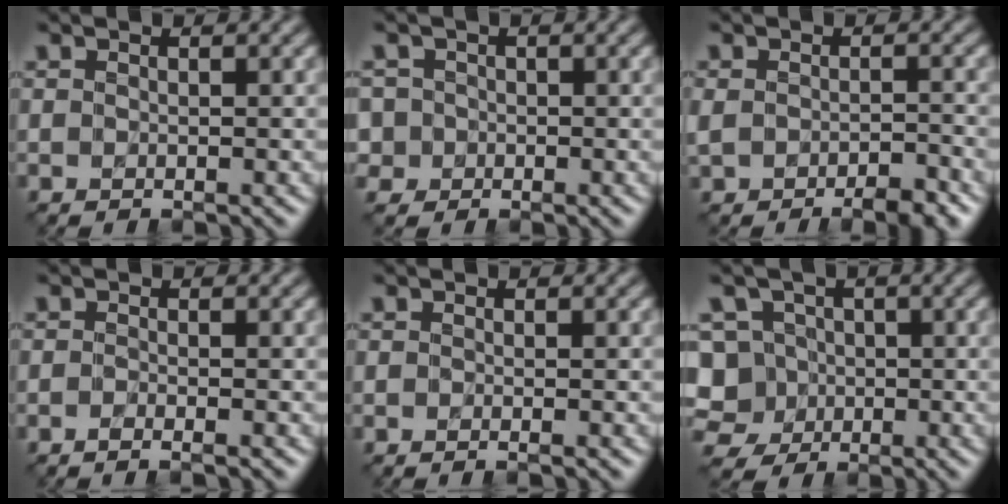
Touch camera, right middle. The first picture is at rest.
{"total": 3.2, "force": [0.1, 3.1, 0.8], "torque": [-0.007, 0.020, -0.019]}
{"total": 3.2, "force": [-2.0, 1.4, 2.1], "torque": [-0.032, -0.004, -0.031]}
{"total": 1.4, "force": [-0.8, 0.3, 1.1], "torque": [-0.012, -0.004, -0.020]}
{"total": 0.7, "force": [-0.4, 0.1, 0.6], "torque": [-0.008, -0.006, -0.008]}
{"total": 7.6, "force": [-1.5, 7.0, 2.5], "torque": [-0.048, 0.027, -0.061]}